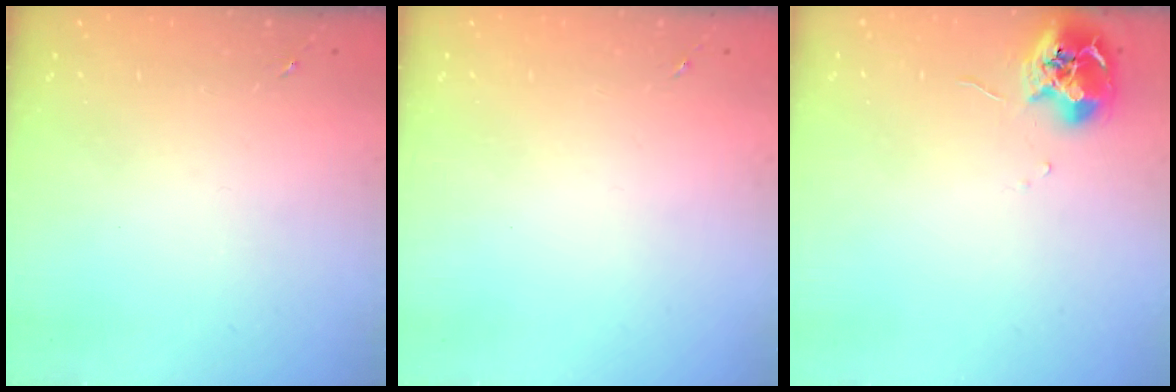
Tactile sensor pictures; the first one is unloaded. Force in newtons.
{"total": 0.0}
{"total": 9.6, "press": 9.5, "slide": 0.6}